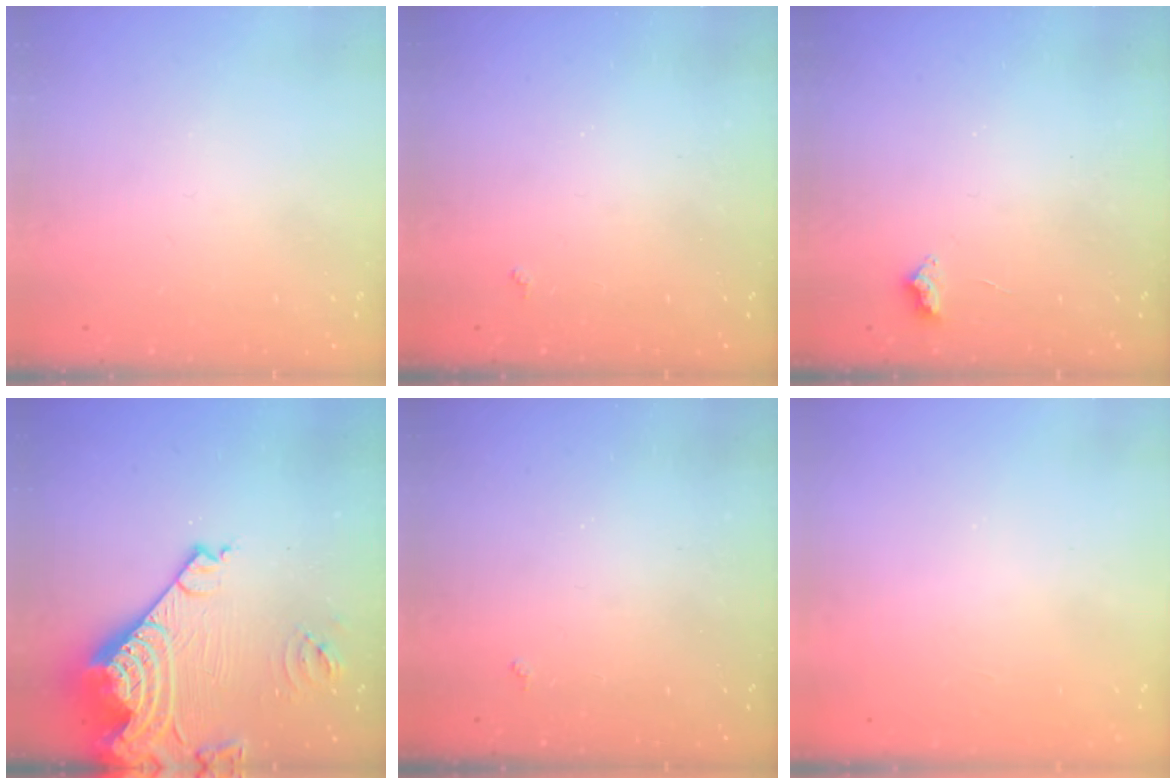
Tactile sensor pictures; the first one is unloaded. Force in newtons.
{"total": 2.0, "press": 1.9, "slide": 0.5}
{"total": 2.4, "press": 2.4, "slide": 0.4}
{"total": 20.7, "press": 20.6, "slide": 2.4}
{"total": 2.0, "press": 1.9, "slide": 0.5}
{"total": 1.2, "press": 1.2, "slide": 0.1}